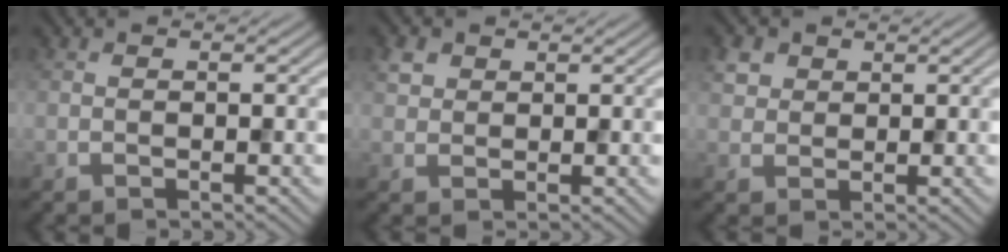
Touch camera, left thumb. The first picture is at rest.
{"total": 2.1, "force": [1.0, 1.7, 0.8], "torque": [-0.020, 0.003, 0.021]}
{"total": 2.7, "force": [1.3, 2.2, 0.9], "torque": [-0.032, 0.002, 0.027]}